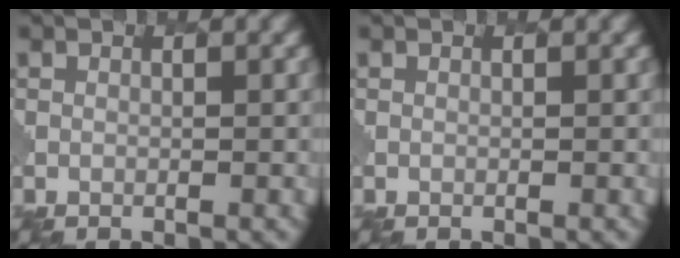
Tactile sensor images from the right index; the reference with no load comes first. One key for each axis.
{"total": 0.0}